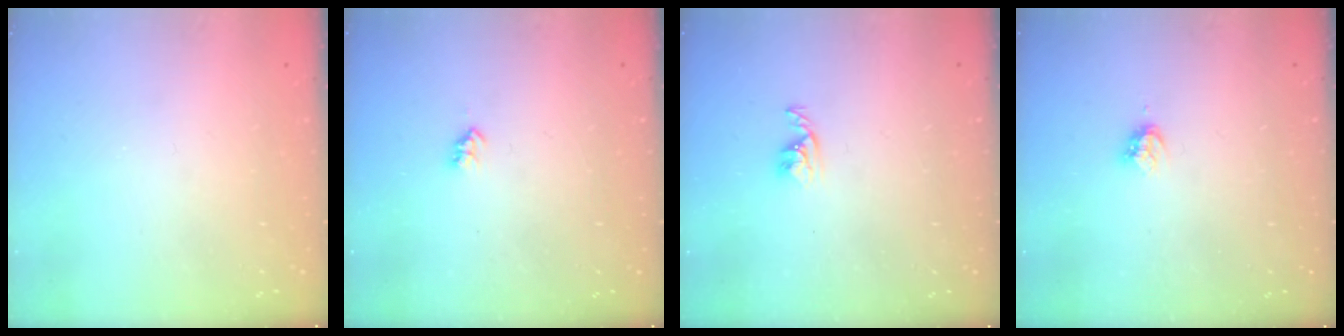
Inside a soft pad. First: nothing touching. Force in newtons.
{"total": 2.6, "press": 2.5, "slide": 0.4}
{"total": 3.7, "press": 3.6, "slide": 0.6}
{"total": 3.6, "press": 3.6, "slide": 0.7}